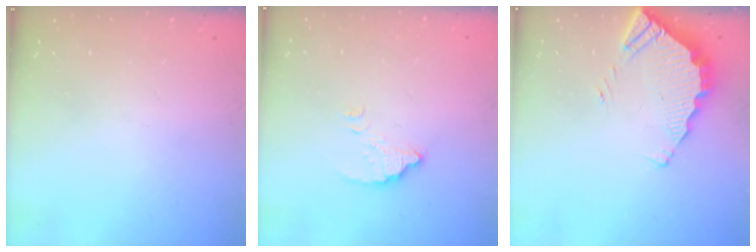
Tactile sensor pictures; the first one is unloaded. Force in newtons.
{"total": 3.8, "press": 3.8, "slide": 0.2}
{"total": 3.7, "press": 3.7, "slide": 0.2}